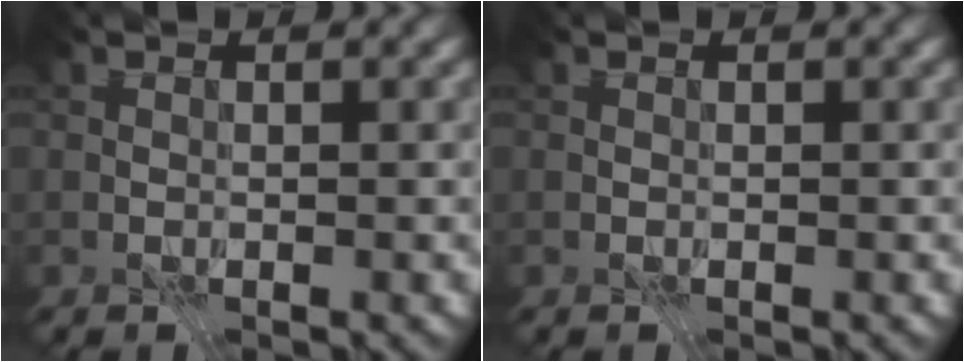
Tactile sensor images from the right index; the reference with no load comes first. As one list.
[{"total": 0.0}]